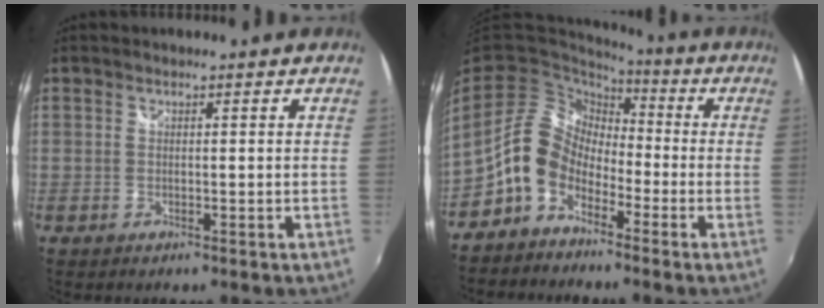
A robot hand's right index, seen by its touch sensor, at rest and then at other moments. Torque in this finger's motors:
{"motor_torque": [0.06, -0.06, -0.32, -0.21]}